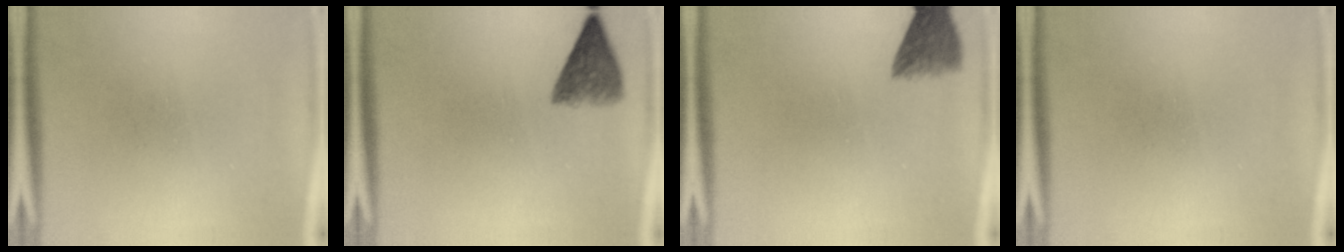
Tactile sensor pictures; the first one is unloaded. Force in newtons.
{"total": 5.5}
{"total": 5.0}
{"total": 0.0}